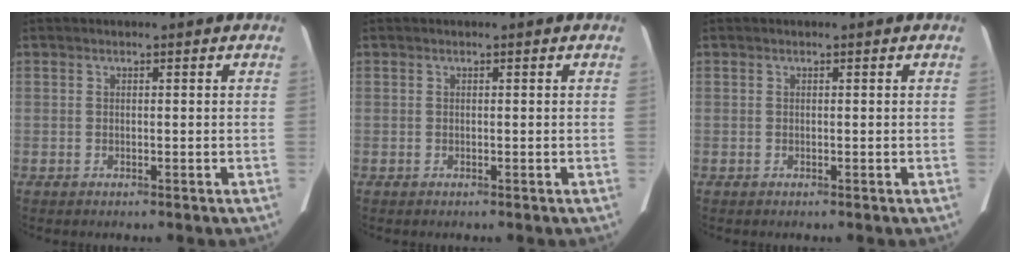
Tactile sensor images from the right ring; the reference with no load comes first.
{"total": 0.0}
{"total": 0.0}